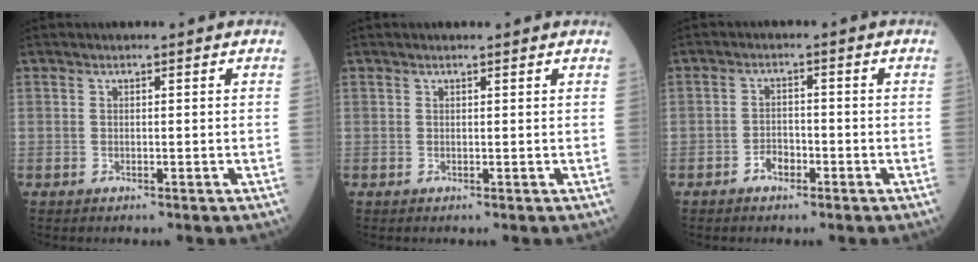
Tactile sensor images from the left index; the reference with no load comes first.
{"total": 1.1, "force": [1.0, 0.0, 0.5], "torque": [-0.010, 0.007, 0.014]}
{"total": 2.5, "force": [-1.7, 1.4, 1.2], "torque": [-0.020, 0.003, -0.031]}